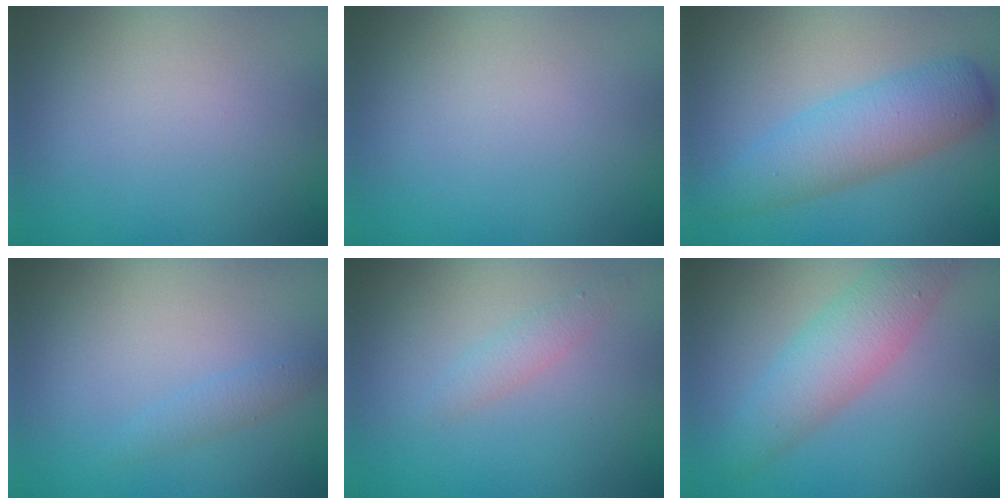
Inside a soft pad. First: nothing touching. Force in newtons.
{"total": 0.0}
{"total": 4.8, "press": 4.8, "slide": 0.1}
{"total": 1.2, "press": 1.2, "slide": 0.1}
{"total": 1.3, "press": 1.3, "slide": 0.0}
{"total": 4.6, "press": 4.6, "slide": 0.0}